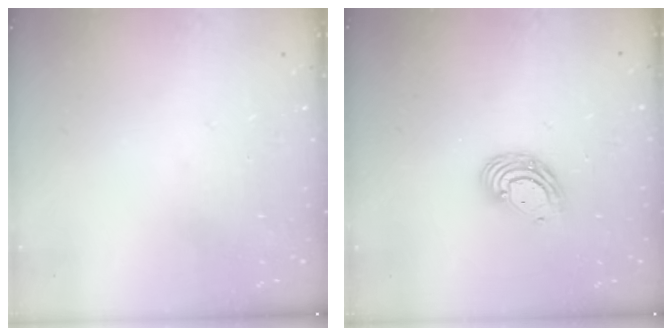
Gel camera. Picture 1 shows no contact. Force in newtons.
{"total": 8.4, "press": 8.3, "slide": 1.1}